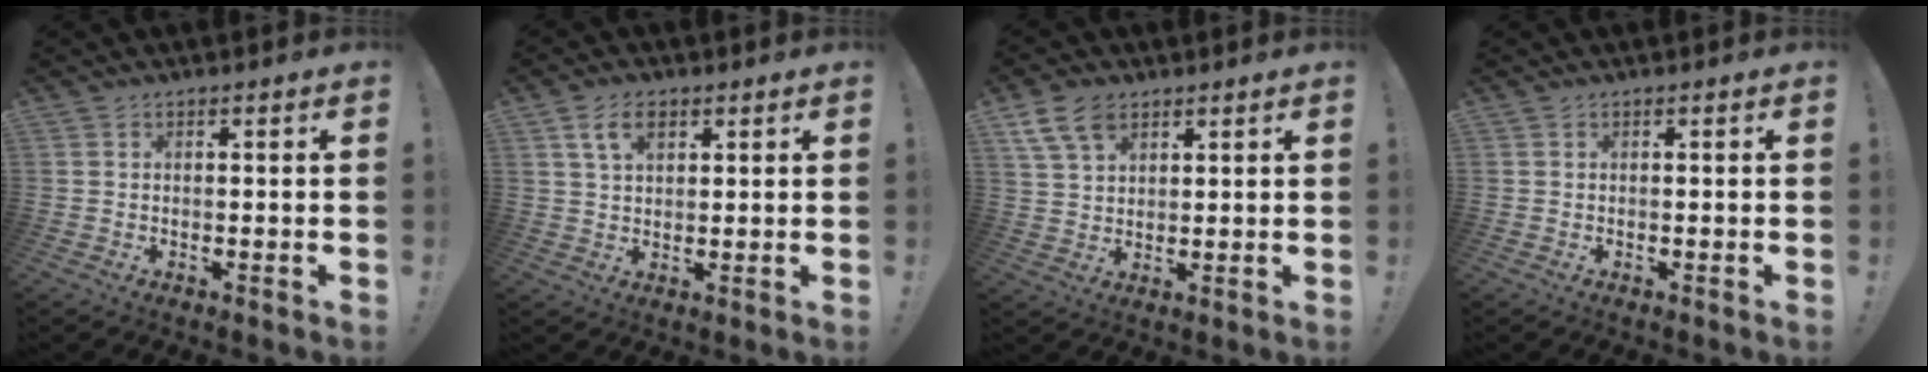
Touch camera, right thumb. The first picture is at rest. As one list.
[{"total": 6.7, "force": [3.0, 3.9, 4.5], "torque": [-0.079, 0.000, 0.057]}, {"total": 8.8, "force": [5.3, 5.4, 4.6], "torque": [-0.090, -0.010, 0.106]}, {"total": 0.0}]